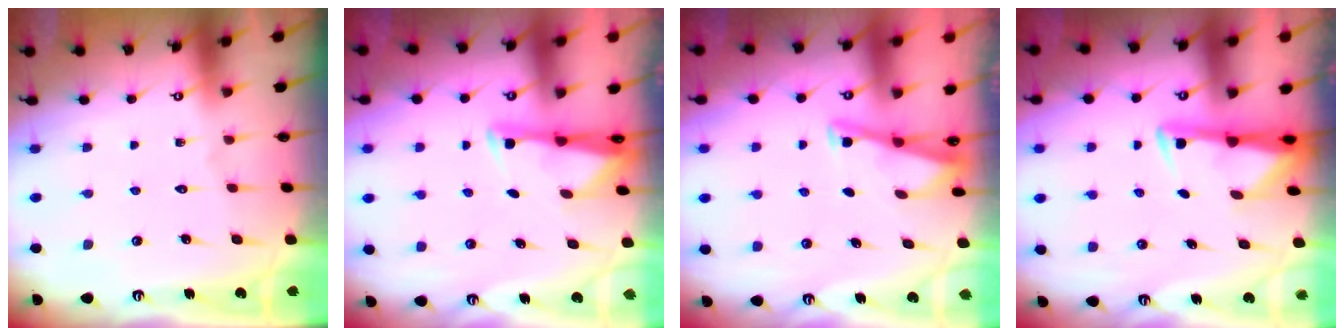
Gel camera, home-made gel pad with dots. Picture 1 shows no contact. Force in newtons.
{"total": 2.8, "press": 2.8, "slide": 0.4}
{"total": 3.3, "press": 3.2, "slide": 0.4}
{"total": 2.9, "press": 2.9, "slide": 0.6}